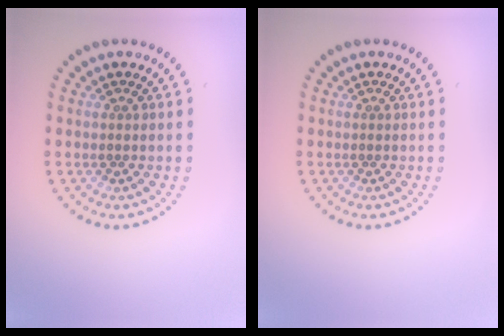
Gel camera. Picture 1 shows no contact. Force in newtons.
{"total": 0.0}